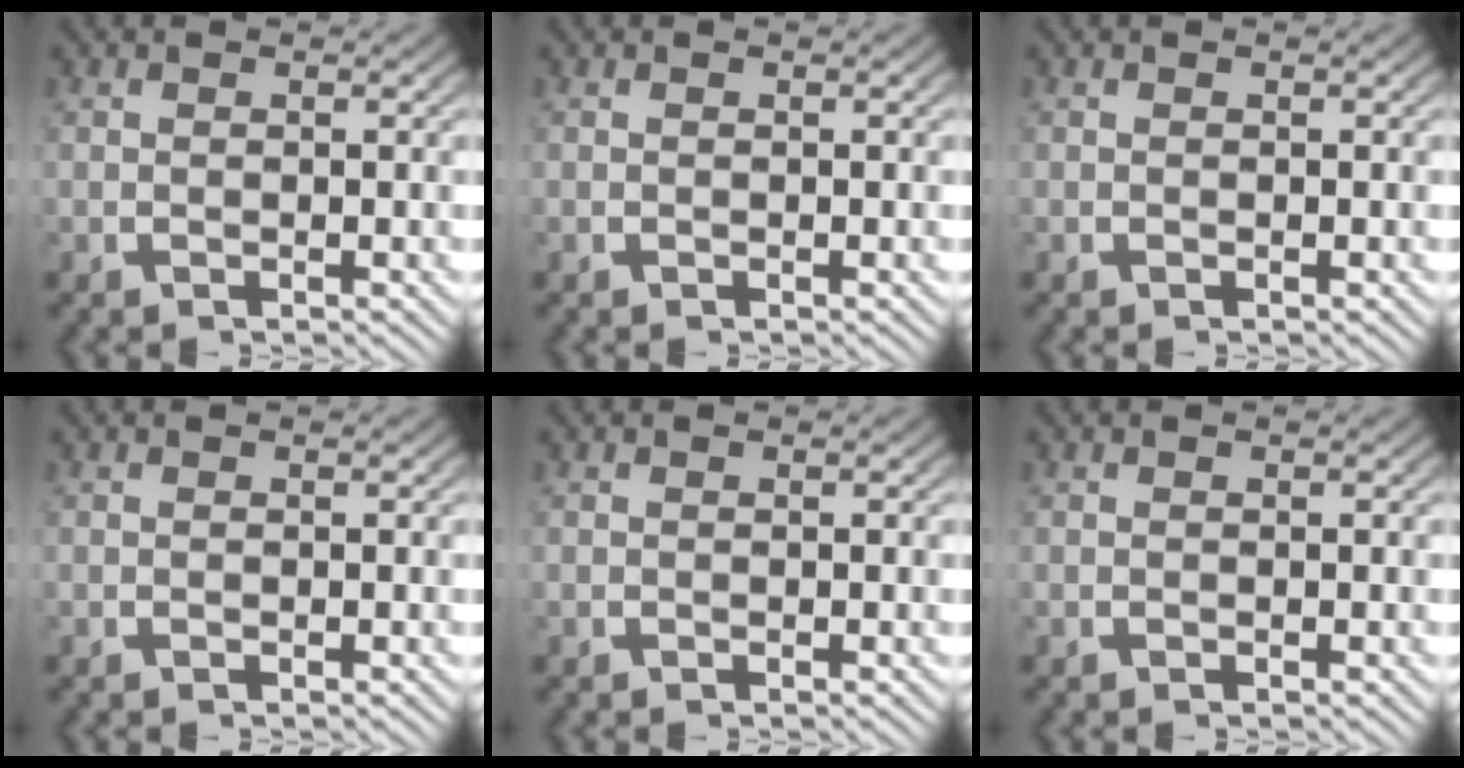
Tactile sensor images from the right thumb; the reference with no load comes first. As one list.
[{"total": 0.0}, {"total": 0.0}, {"total": 0.0}, {"total": 0.0}, {"total": 0.0}]